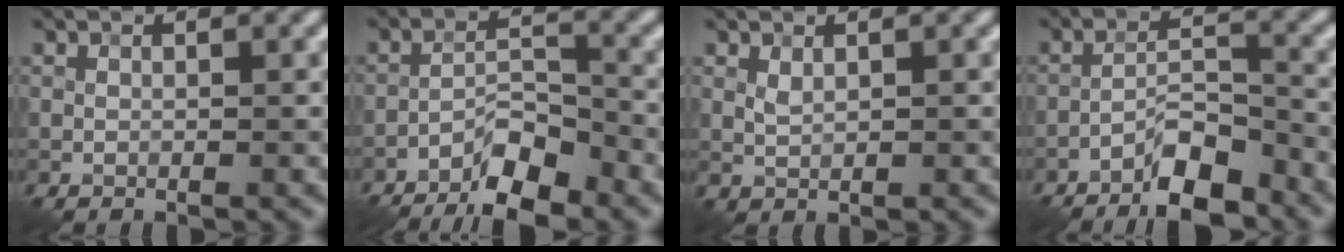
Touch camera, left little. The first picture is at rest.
{"total": 5.5, "force": [-4.2, 1.5, 3.3], "torque": [-0.053, 0.006, -0.079]}
{"total": 0.9, "force": [0.4, 0.5, 0.6], "torque": [-0.018, -0.002, 0.013]}
{"total": 5.8, "force": [-4.3, 1.5, 3.5], "torque": [-0.057, 0.007, -0.081]}